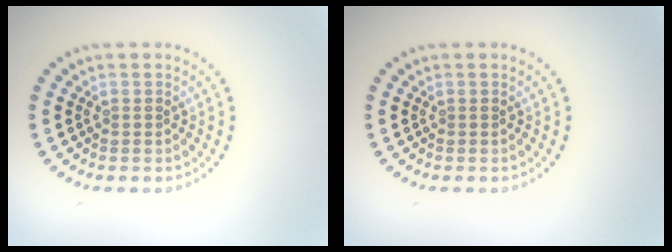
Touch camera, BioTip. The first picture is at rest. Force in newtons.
{"total": 0.0}